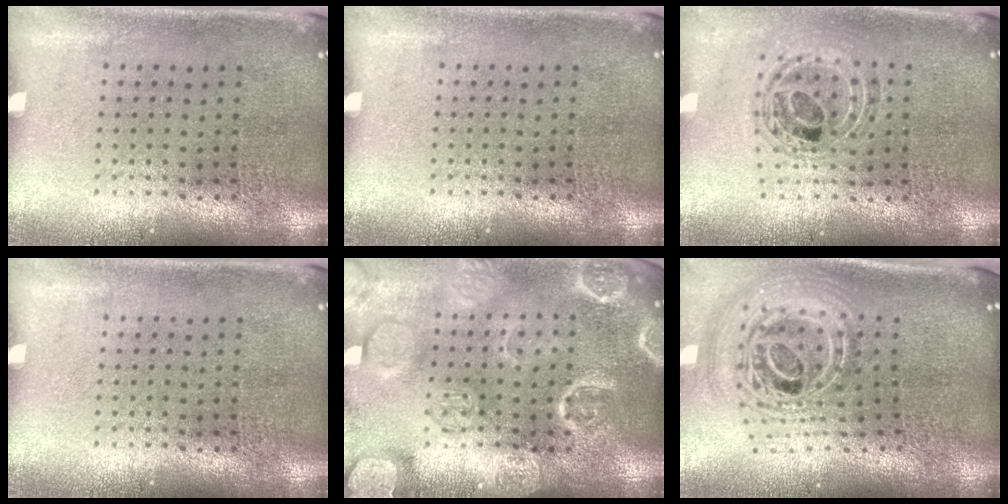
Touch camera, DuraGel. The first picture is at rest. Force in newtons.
{"total": 0.0}
{"total": 0.7, "press": 0.7, "slide": 0.1}
{"total": 0.0}
{"total": 5.8, "press": 5.7, "slide": 0.8}
{"total": 3.0, "press": 2.1, "slide": 2.1}